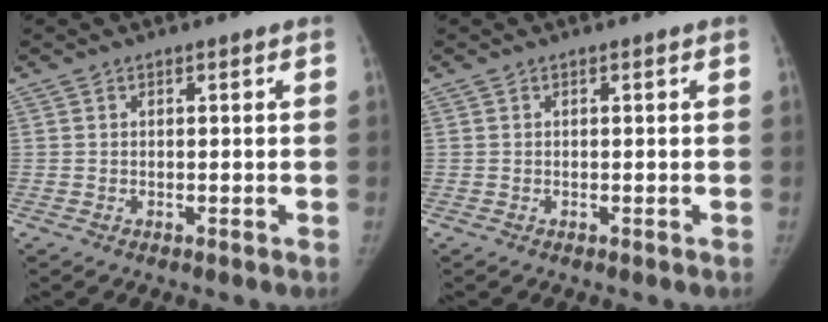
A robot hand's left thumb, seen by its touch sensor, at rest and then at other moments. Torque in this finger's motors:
{"motor_torque": [0.06, 0.27, 0.15, -0.01, 0.05]}